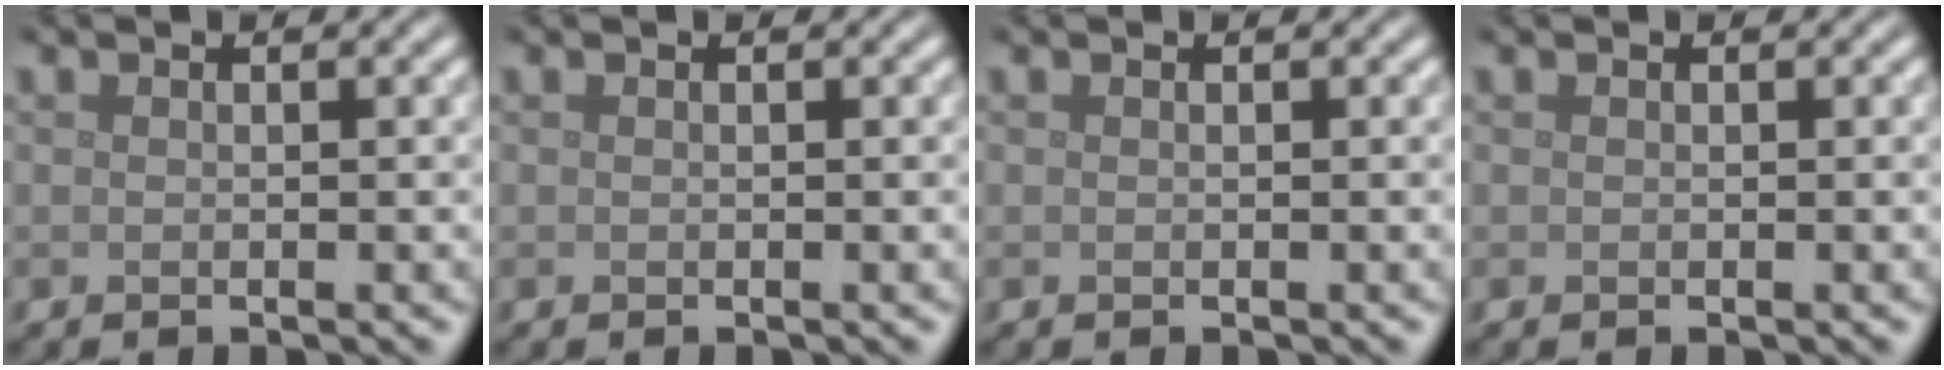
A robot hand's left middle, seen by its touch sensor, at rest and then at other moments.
{"total": 0.0}
{"total": 0.0}
{"total": 0.0}